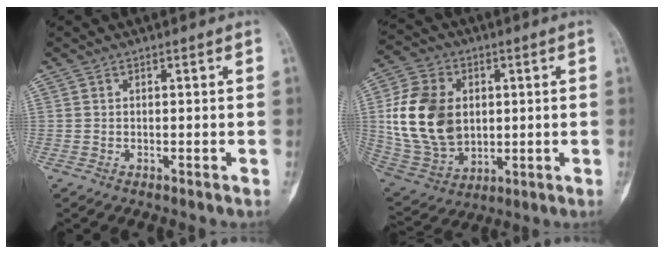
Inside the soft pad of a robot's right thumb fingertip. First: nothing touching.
{"total": 17.4, "force": [1.8, 12.8, 11.7], "torque": [-0.198, -0.003, 0.044]}